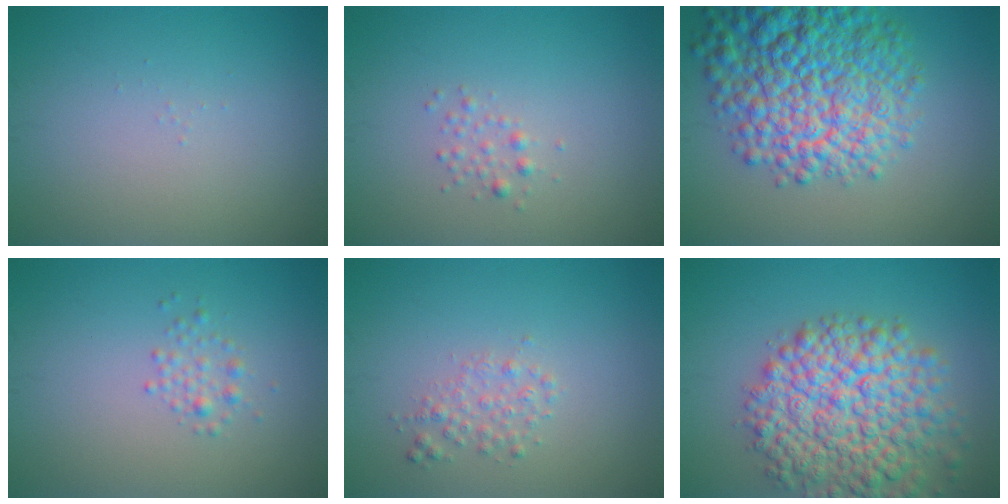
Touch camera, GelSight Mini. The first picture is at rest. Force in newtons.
{"total": 1.1, "press": 1.1, "slide": 0.0}
{"total": 11.7, "press": 11.7, "slide": 0.6}
{"total": 1.4, "press": 1.4, "slide": 0.1}
{"total": 1.6, "press": 1.6, "slide": 0.1}
{"total": 10.1, "press": 10.1, "slide": 0.5}